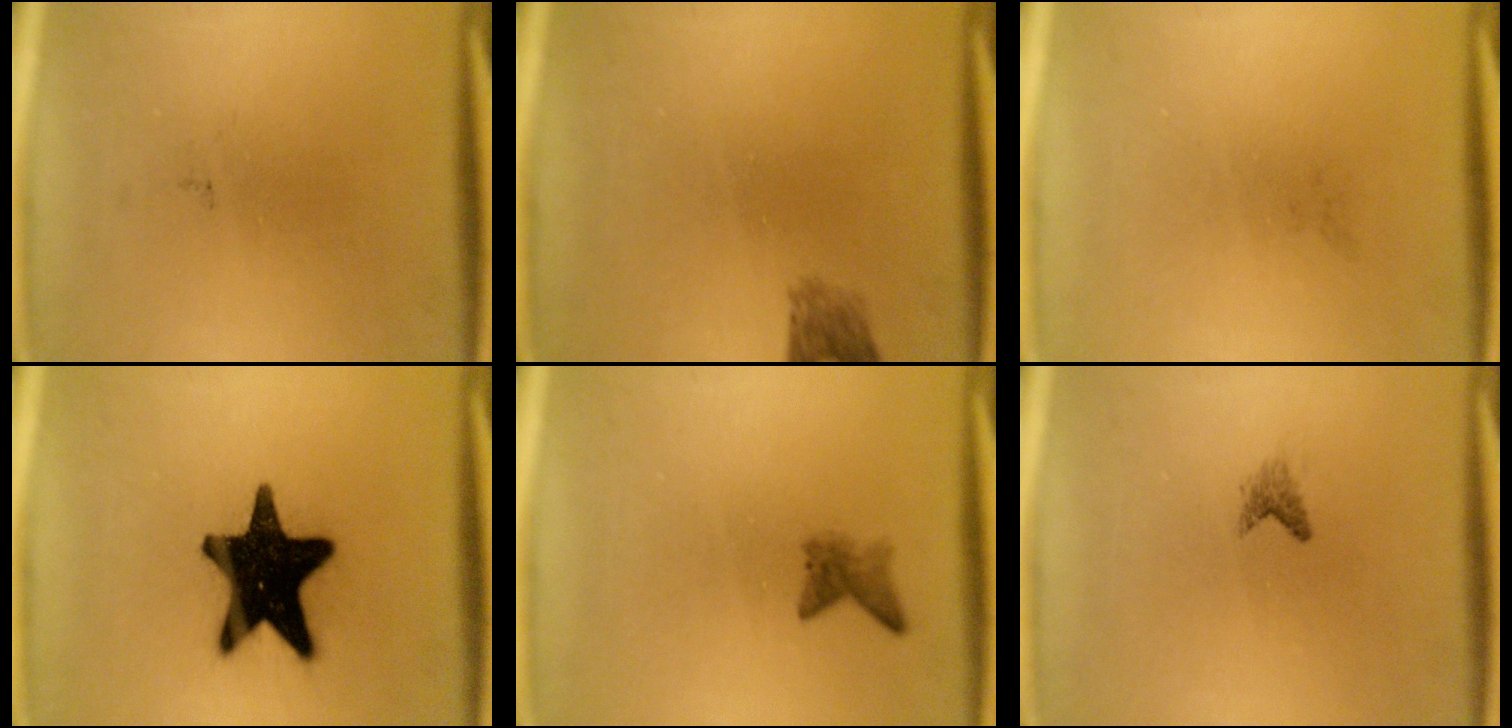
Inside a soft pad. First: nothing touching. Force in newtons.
{"total": 2.2}
{"total": 0.0}
{"total": 19.5}
{"total": 1.9}
{"total": 1.0}